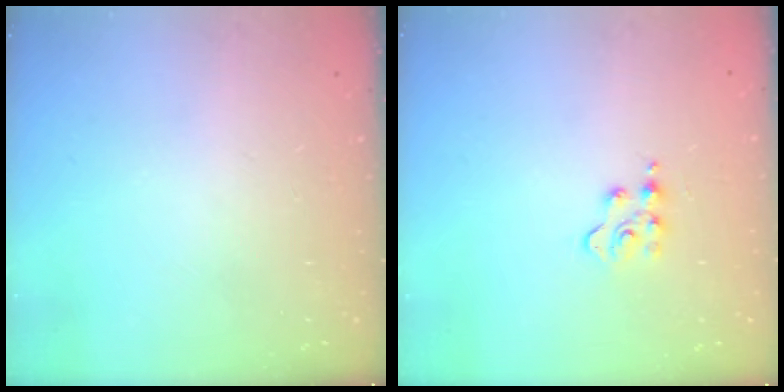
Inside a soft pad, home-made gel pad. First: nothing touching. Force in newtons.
{"total": 4.3, "press": 4.2, "slide": 0.6}